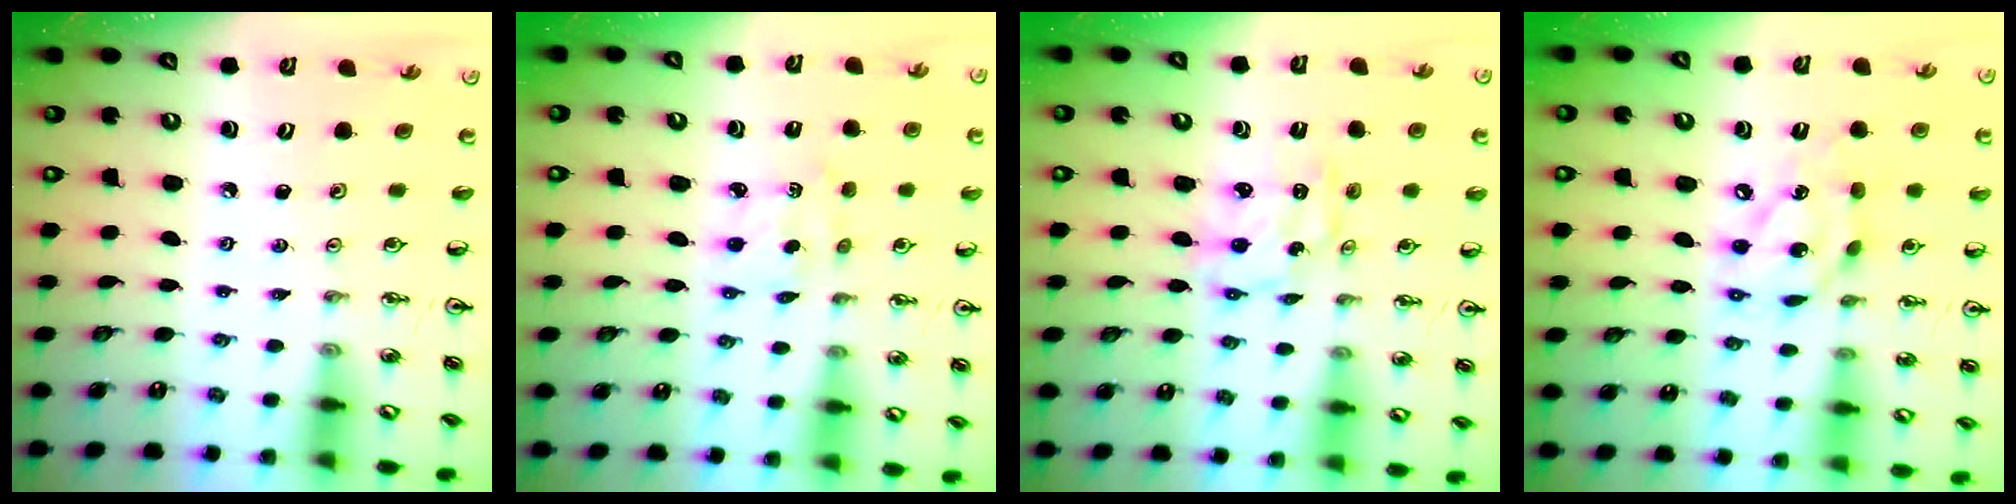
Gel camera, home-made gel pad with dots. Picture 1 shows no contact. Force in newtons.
{"total": 2.4, "press": 2.4, "slide": 0.3}
{"total": 4.5, "press": 4.5, "slide": 0.4}
{"total": 13.4, "press": 13.4, "slide": 1.3}